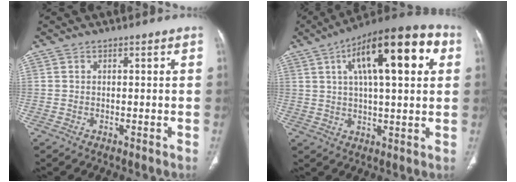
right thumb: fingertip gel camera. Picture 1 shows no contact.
{"total": 20.6, "force": [6.8, 7.1, 18.1], "torque": [-0.259, 0.018, 0.098]}